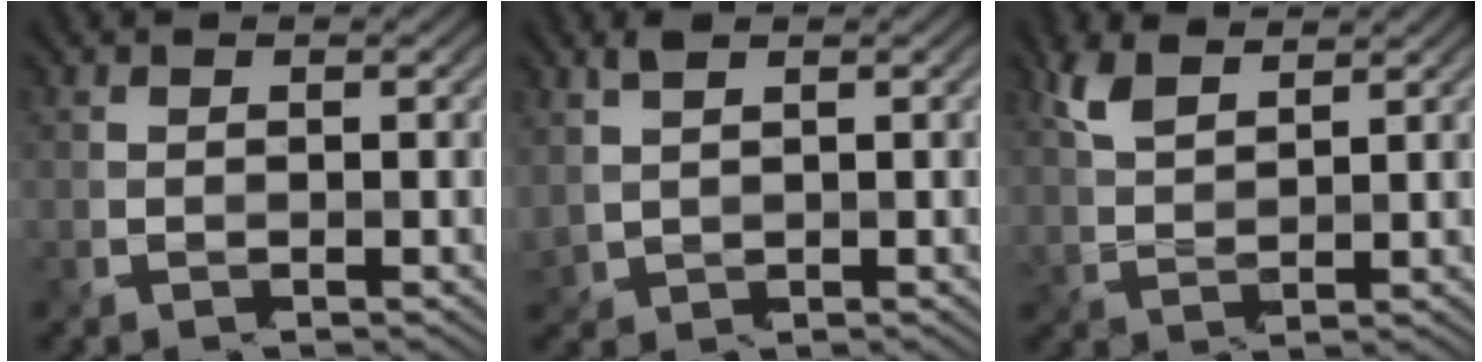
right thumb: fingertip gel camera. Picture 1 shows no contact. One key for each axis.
{"total": 2.0, "fx": 1.1, "fy": 0.8, "fz": 1.4, "tx": -0.044, "ty": -0.005, "tz": 0.032}
{"total": 4.3, "fx": 3.3, "fy": 0.8, "fz": 2.7, "tx": -0.077, "ty": 0.002, "tz": 0.083}